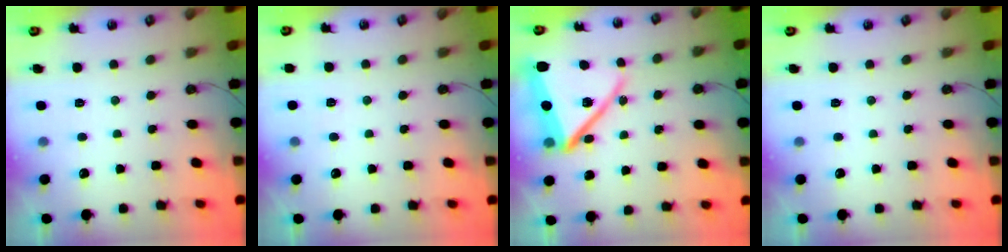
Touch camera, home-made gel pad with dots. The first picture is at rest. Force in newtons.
{"total": 2.6, "press": 1.9, "slide": 1.8}
{"total": 19.4, "press": 19.4, "slide": 1.6}
{"total": 0.0}